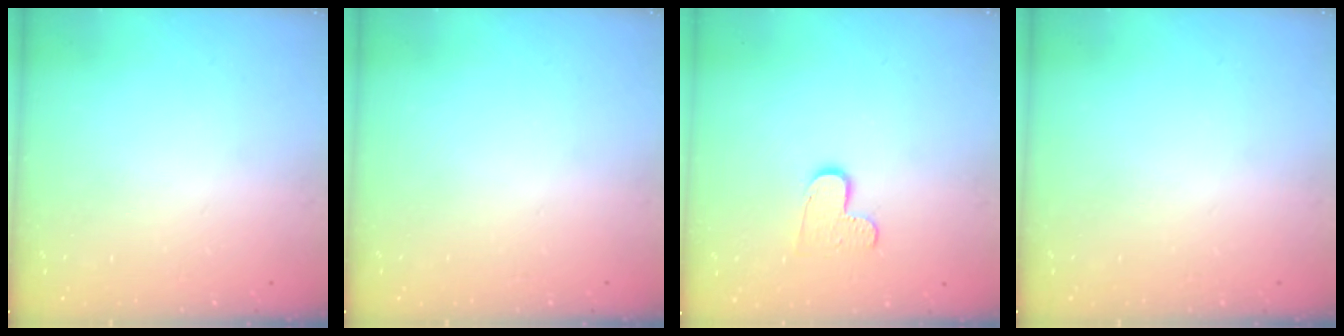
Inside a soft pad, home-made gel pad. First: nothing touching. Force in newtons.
{"total": 0.0}
{"total": 8.0, "press": 7.9, "slide": 0.6}
{"total": 0.0}